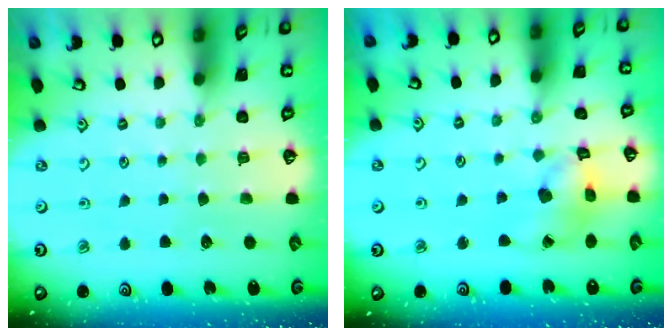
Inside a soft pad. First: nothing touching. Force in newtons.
{"total": 10.3, "press": 10.2, "slide": 1.1}